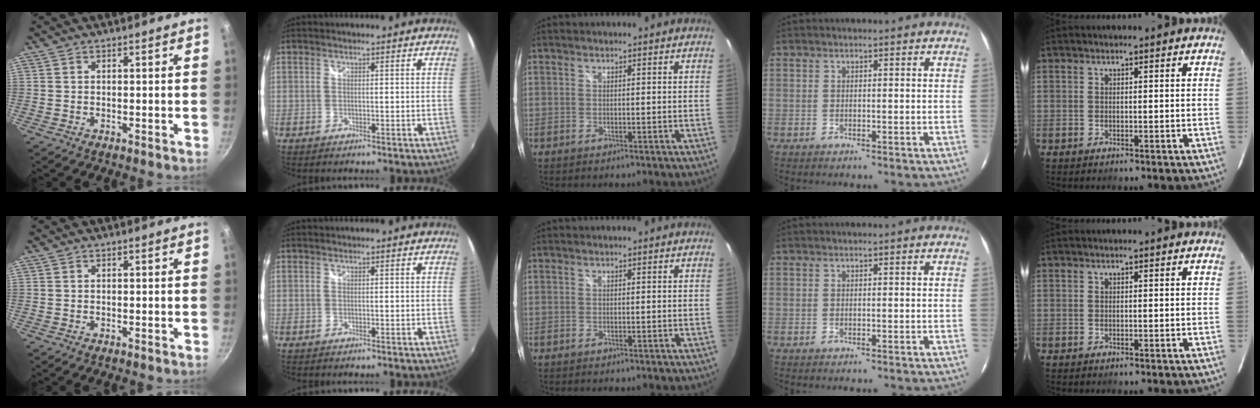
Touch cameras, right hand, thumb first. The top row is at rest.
{}